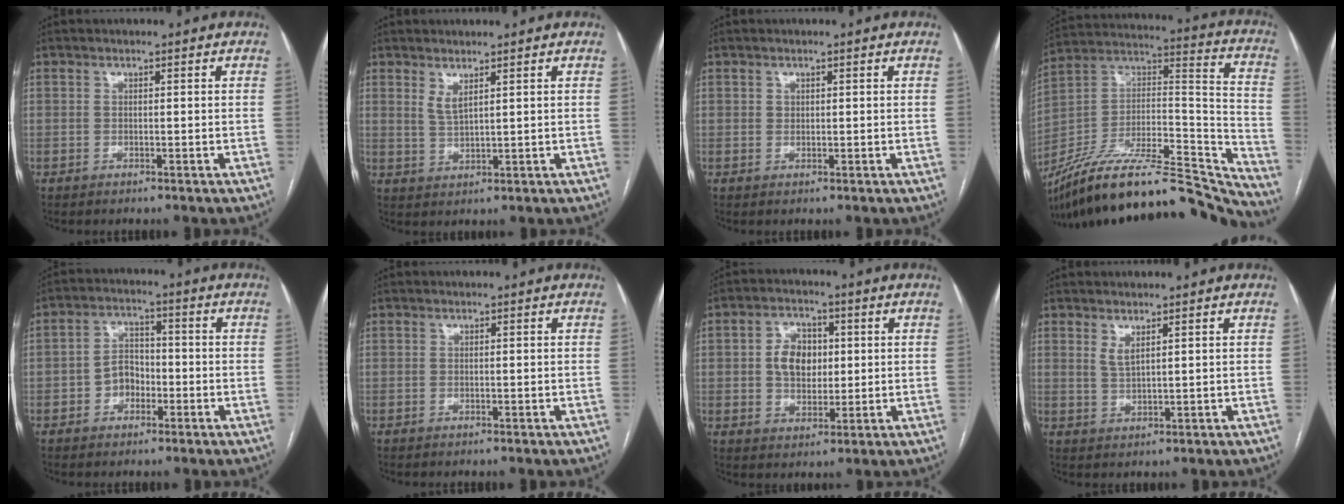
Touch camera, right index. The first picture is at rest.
{"total": 2.3, "force": [1.6, 0.3, 1.7], "torque": [-0.039, -0.009, 0.036]}
{"total": 0.6, "force": [0.3, 0.6, 0.2], "torque": [0.002, 0.000, 0.003]}
{"total": 31.6, "force": [-28.3, 4.3, 13.3], "torque": [-0.172, 0.011, -0.439]}
{"total": 5.0, "force": [-1.7, 3.7, 2.9], "torque": [-0.052, 0.019, -0.030]}
{"total": 0.0}
{"total": 6.7, "force": [1.0, 4.8, 4.5], "torque": [-0.084, 0.014, 0.022]}
{"total": 2.0, "force": [1.3, 0.3, 1.4], "torque": [-0.031, -0.008, 0.030]}